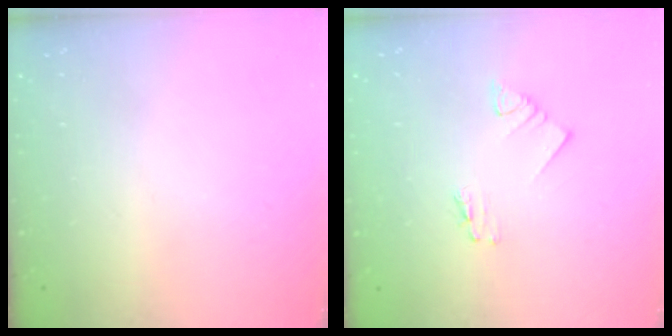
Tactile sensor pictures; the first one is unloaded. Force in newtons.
{"total": 1.2, "press": 1.2, "slide": 0.1}